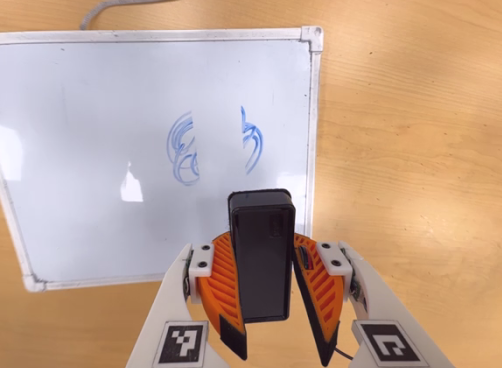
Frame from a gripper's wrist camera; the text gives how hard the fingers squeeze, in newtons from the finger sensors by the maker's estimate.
{"total": 8.1, "left": 9.1, "right": 7.2}